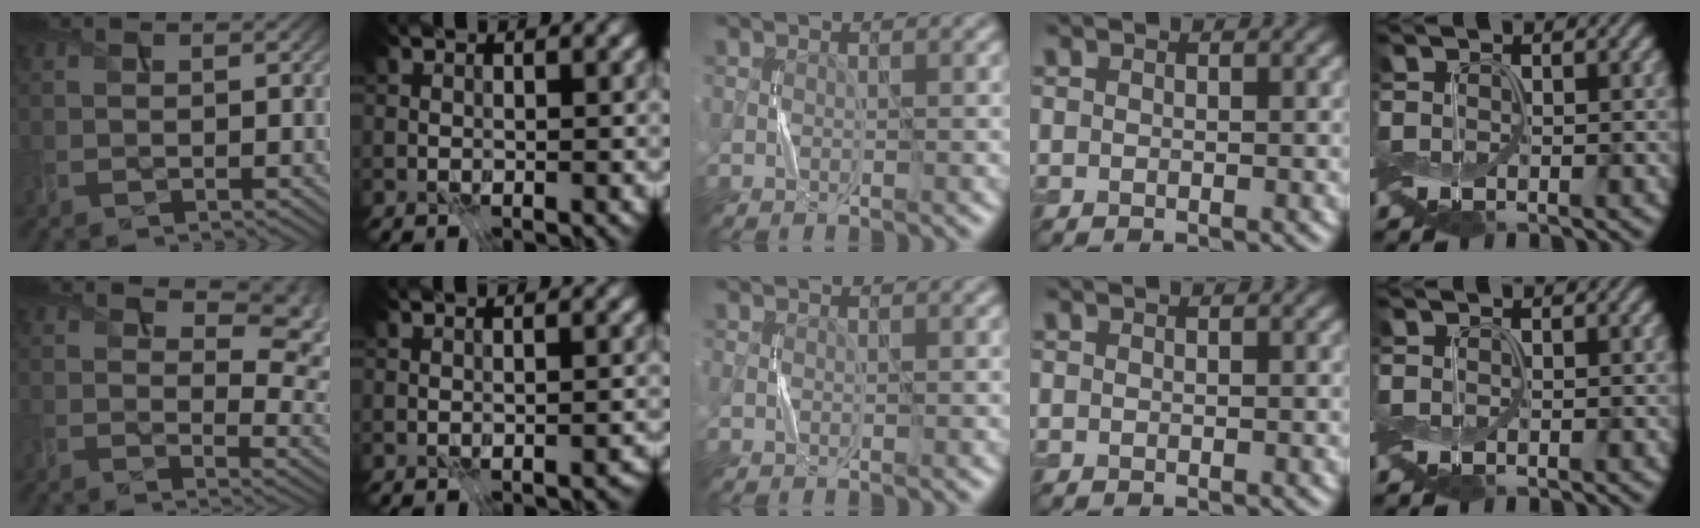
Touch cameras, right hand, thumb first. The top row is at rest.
{"thumb": {"total": 11.6, "force": [6.1, 5.6, 8.1], "torque": [-0.123, -0.008, 0.106]}, "index": {"total": 0.8, "force": [-0.6, 0.4, 0.4], "torque": [-0.002, -0.006, -0.004]}}